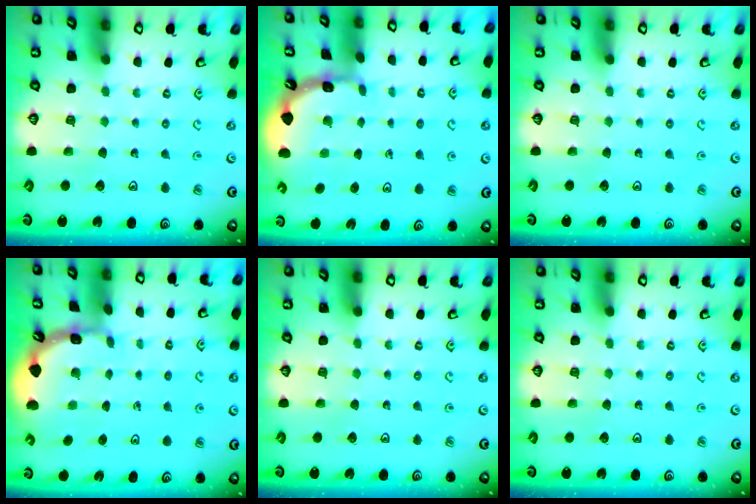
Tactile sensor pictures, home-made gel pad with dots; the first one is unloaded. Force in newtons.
{"total": 1.8, "press": 1.7, "slide": 0.0}
{"total": 0.0}
{"total": 1.9, "press": 1.9, "slide": 0.1}
{"total": 0.0}
{"total": 0.0}